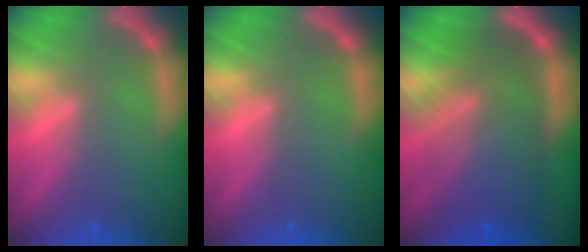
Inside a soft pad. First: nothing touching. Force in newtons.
{"total": 0.0}
{"total": 10.0}